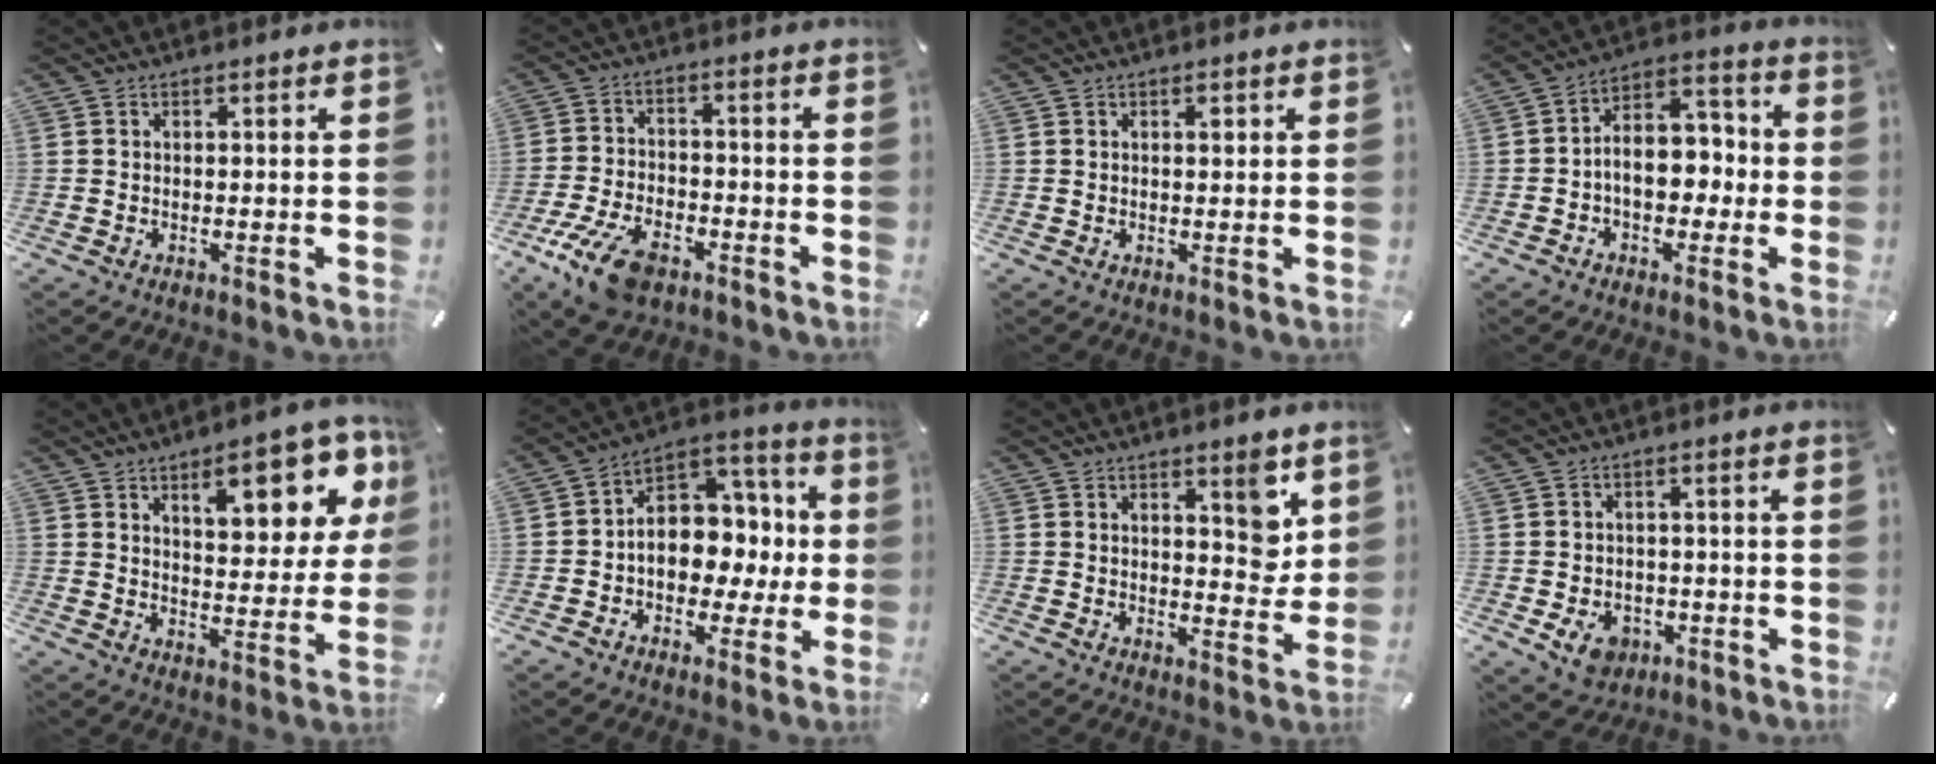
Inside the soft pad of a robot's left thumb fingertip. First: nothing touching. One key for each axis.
{"total": 11.1, "fx": -6.6, "fy": 5.8, "fz": 6.8, "tx": -0.143, "ty": 0.030, "tz": -0.122}
{"total": 1.4, "fx": 0.5, "fy": 0.7, "fz": 1.1, "tx": -0.007, "ty": -0.004, "tz": 0.006}
{"total": 9.7, "fx": -1.6, "fy": 7.3, "fz": 6.2, "tx": -0.093, "ty": 0.008, "tz": -0.029}
{"total": 15.7, "fx": 8.0, "fy": 6.7, "fz": 11.8, "tx": -0.152, "ty": -0.033, "tz": 0.126}
{"total": 10.9, "fx": -0.9, "fy": 9.5, "fz": 5.4, "tx": -0.065, "ty": -0.004, "tz": -0.006}
{"total": 7.6, "fx": 4.0, "fy": 3.8, "fz": 5.2, "tx": -0.047, "ty": -0.029, "tz": 0.061}
{"total": 6.9, "fx": -2.5, "fy": 5.5, "fz": 3.3, "tx": -0.054, "ty": 0.009, "tz": -0.045}